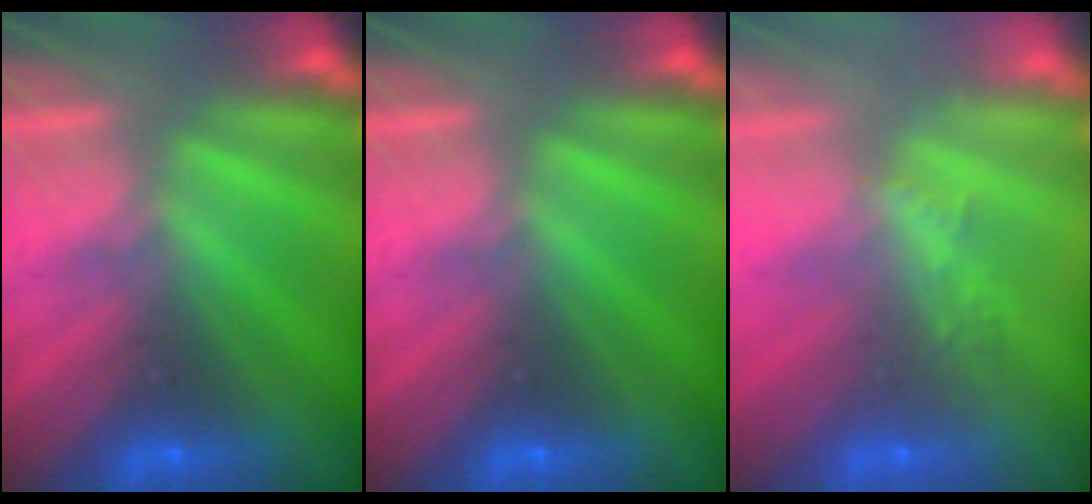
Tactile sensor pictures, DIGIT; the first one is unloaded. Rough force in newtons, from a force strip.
{"total": 0.0}
{"total": 2.2}